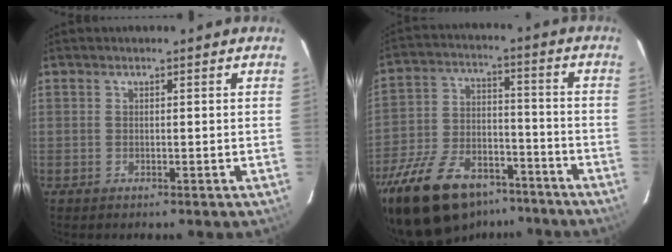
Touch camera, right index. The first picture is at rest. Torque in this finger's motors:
{"motor_torque": [1.14, -1.00, 0.62, 0.12]}